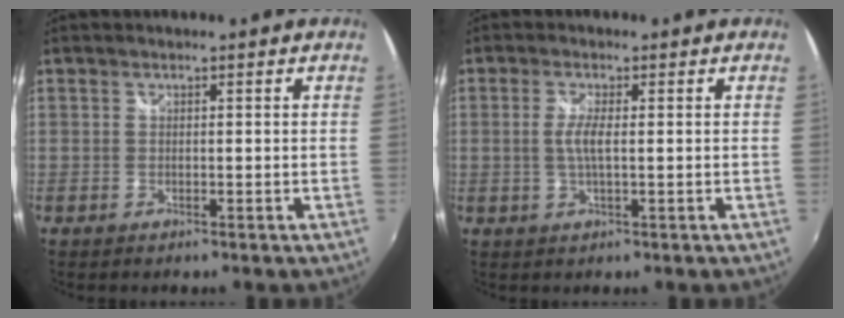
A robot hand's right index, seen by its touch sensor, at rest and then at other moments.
{"total": 3.1, "force": [0.1, 0.5, 3.0], "torque": [-0.062, -0.003, -0.001]}